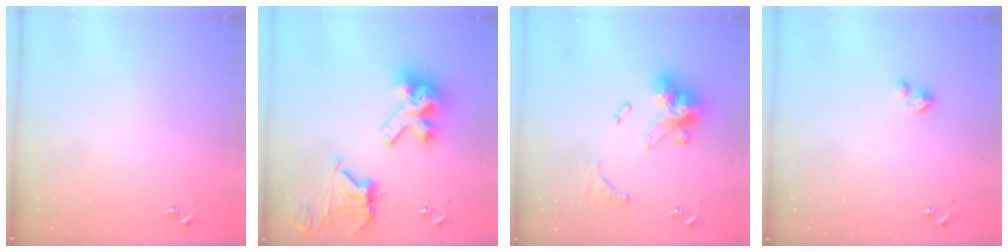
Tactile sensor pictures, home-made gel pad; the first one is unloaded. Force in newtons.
{"total": 15.3, "press": 15.2, "slide": 0.8}
{"total": 17.4, "press": 17.3, "slide": 2.2}
{"total": 3.4, "press": 3.3, "slide": 0.4}